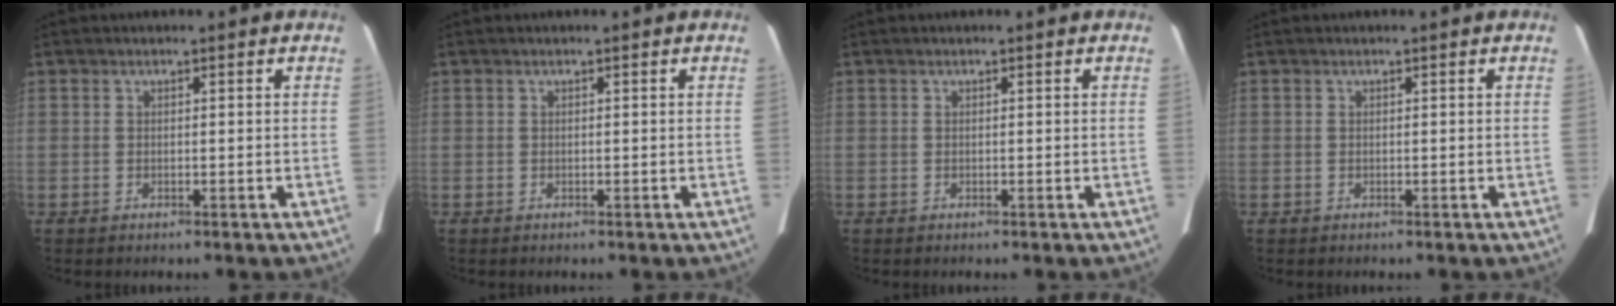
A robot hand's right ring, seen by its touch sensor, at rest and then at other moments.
{"total": 0.0}
{"total": 0.0}
{"total": 0.0}